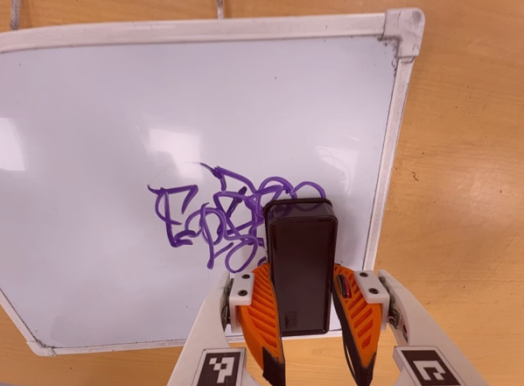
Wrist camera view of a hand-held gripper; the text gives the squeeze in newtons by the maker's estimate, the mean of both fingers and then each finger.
{"total": 12.3, "left": 12.2, "right": 12.4}